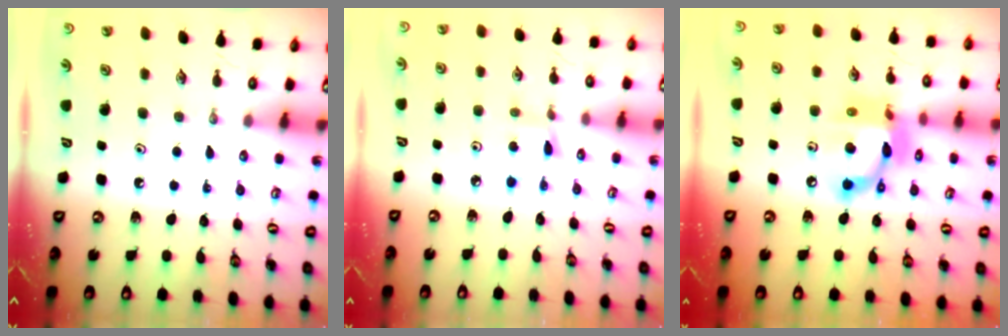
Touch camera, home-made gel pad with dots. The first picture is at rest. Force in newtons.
{"total": 3.0, "press": 3.0, "slide": 0.4}
{"total": 13.4, "press": 13.3, "slide": 0.8}